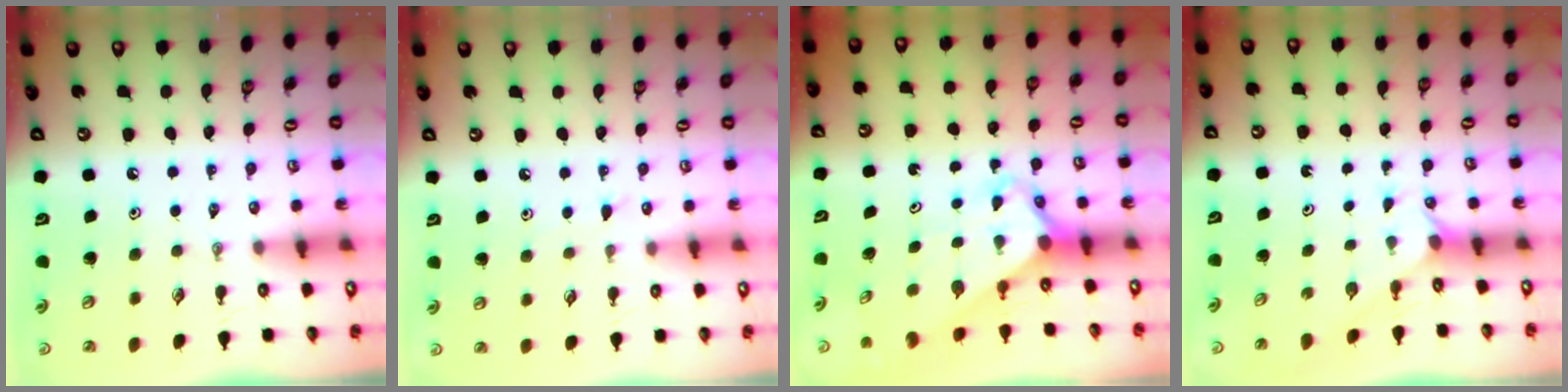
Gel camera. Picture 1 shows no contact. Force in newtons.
{"total": 3.9, "press": 3.8, "slide": 0.5}
{"total": 3.0, "press": 3.0, "slide": 0.2}
{"total": 0.9, "press": 0.9, "slide": 0.1}